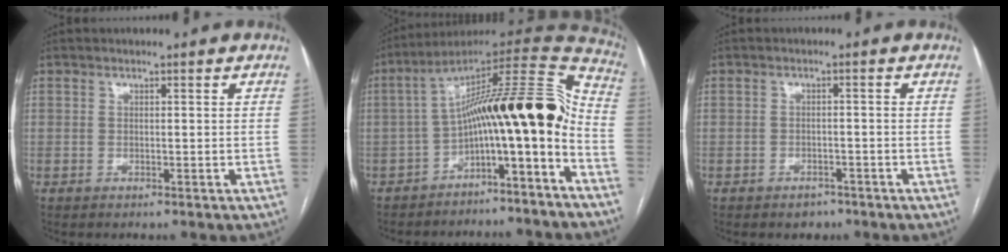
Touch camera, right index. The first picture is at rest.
{"total": 20.3, "force": [-5.4, 3.5, 19.3], "torque": [-0.272, 0.067, -0.075]}
{"total": 2.4, "force": [-1.7, 1.6, 0.6], "torque": [-0.011, 0.005, -0.020]}